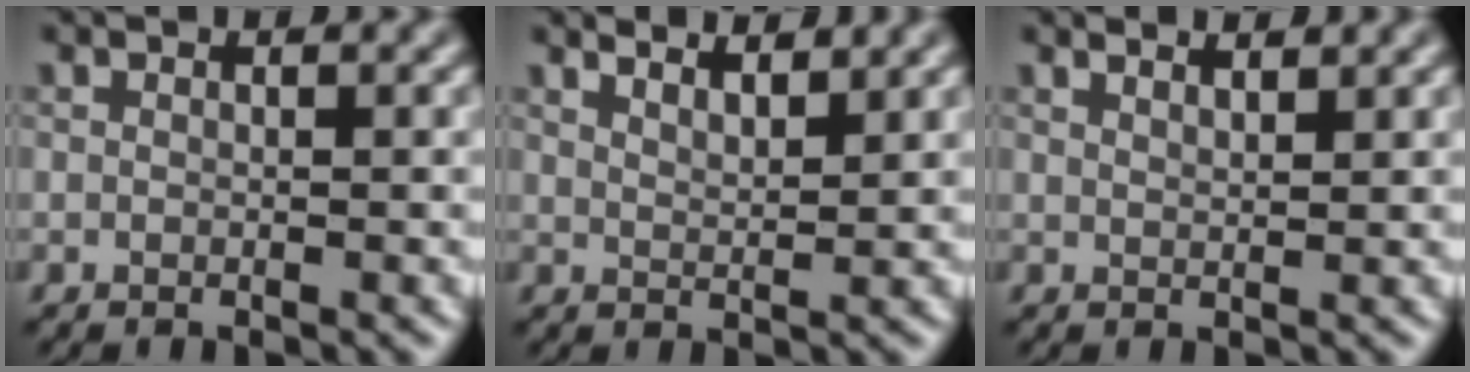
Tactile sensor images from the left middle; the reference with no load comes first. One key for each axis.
{"total": 3.9, "fx": 3.3, "fy": 0.9, "fz": 1.7, "tx": -0.009, "ty": 0.021, "tz": 0.030}
{"total": 2.3, "fx": 2.0, "fy": 0.4, "fz": 1.0, "tx": -0.006, "ty": 0.007, "tz": 0.013}